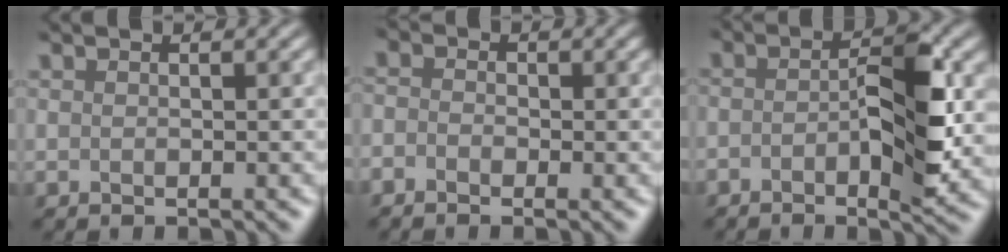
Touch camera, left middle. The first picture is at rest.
{"total": 2.2, "force": [-1.9, -0.5, -1.0], "torque": [-0.008, -0.001, -0.011]}
{"total": 3.5, "force": [-1.4, -0.2, 3.2], "torque": [-0.083, 0.000, -0.003]}